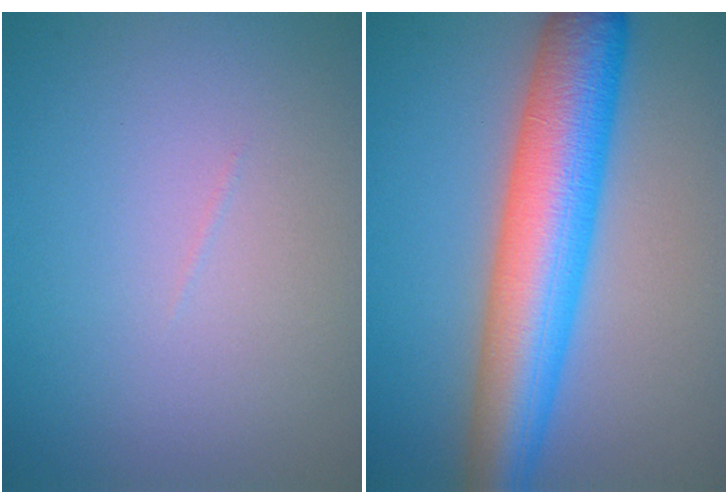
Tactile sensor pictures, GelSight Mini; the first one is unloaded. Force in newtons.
{"total": 9.6, "press": 9.6, "slide": 0.2}